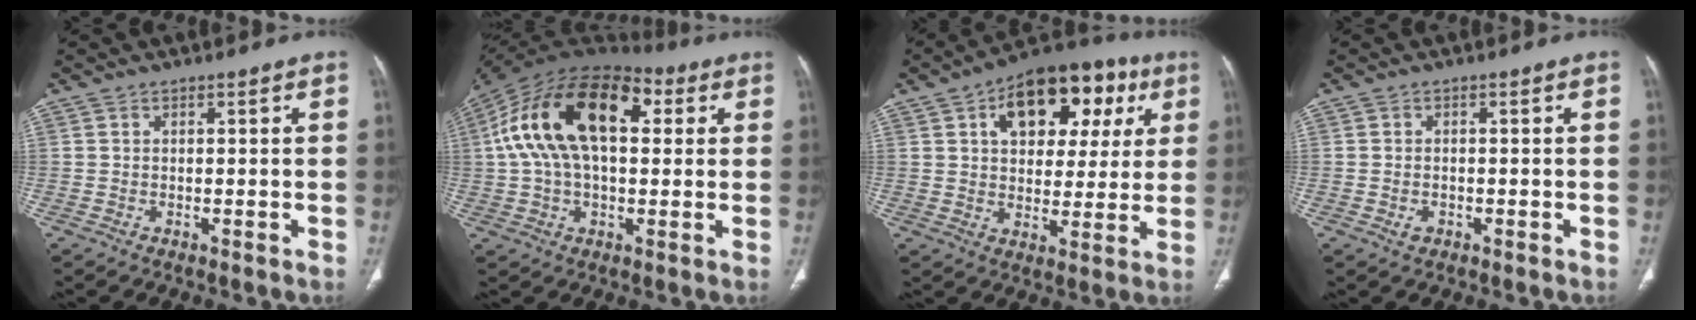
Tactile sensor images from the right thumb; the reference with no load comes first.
{"total": 22.5, "force": [5.2, 12.4, 18.1], "torque": [-0.325, 0.040, 0.078]}
{"total": 19.3, "force": [7.4, 11.6, 13.6], "torque": [-0.140, 0.009, 0.104]}
{"total": 1.7, "force": [-0.6, 1.3, 1.0], "torque": [-0.015, 0.006, -0.005]}